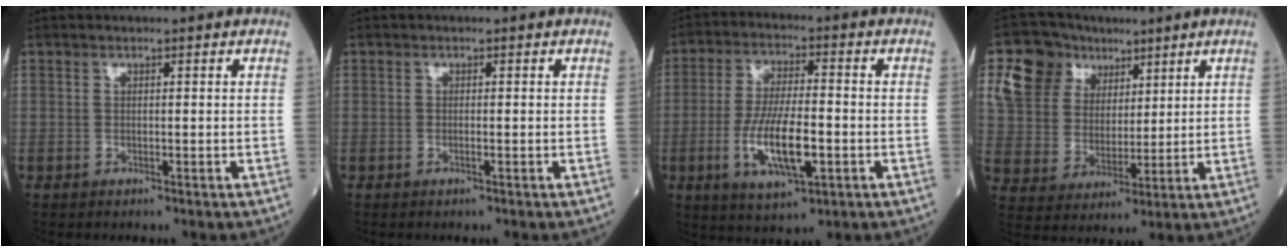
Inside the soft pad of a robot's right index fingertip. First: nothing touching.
{"total": 0.5, "force": [-0.2, 0.0, 0.5], "torque": [-0.011, 0.000, -0.005]}
{"total": 11.1, "force": [-3.0, 2.9, 10.3], "torque": [-0.205, -0.008, -0.050]}
{"total": 11.7, "force": [6.2, 9.2, 3.6], "torque": [-0.088, 0.040, 0.123]}